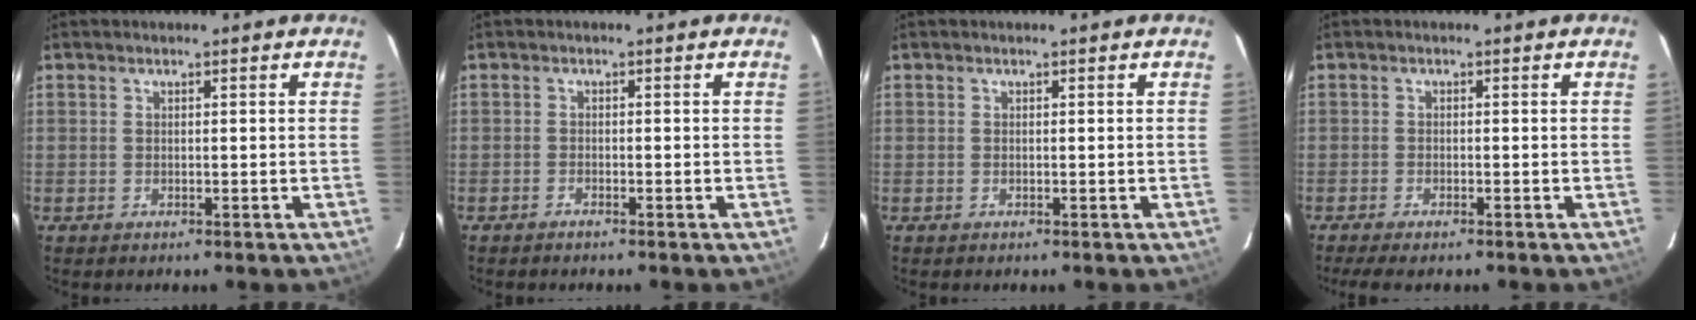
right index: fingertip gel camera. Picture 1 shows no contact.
{"total": 0.8, "force": [-0.8, 0.1, 0.1], "torque": [-0.008, 0.000, -0.017]}
{"total": 0.0}
{"total": 5.8, "force": [-4.7, 1.2, 3.2], "torque": [-0.075, -0.023, -0.081]}